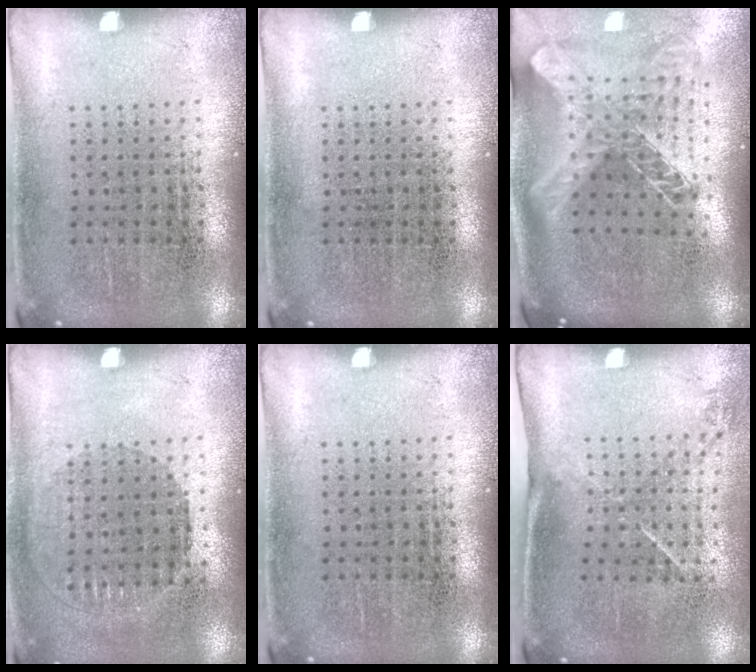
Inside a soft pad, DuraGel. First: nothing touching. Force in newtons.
{"total": 0.0}
{"total": 2.2, "press": 1.7, "slide": 1.4}
{"total": 0.9, "press": 0.8, "slide": 0.3}
{"total": 0.0}
{"total": 1.5, "press": 1.0, "slide": 1.1}